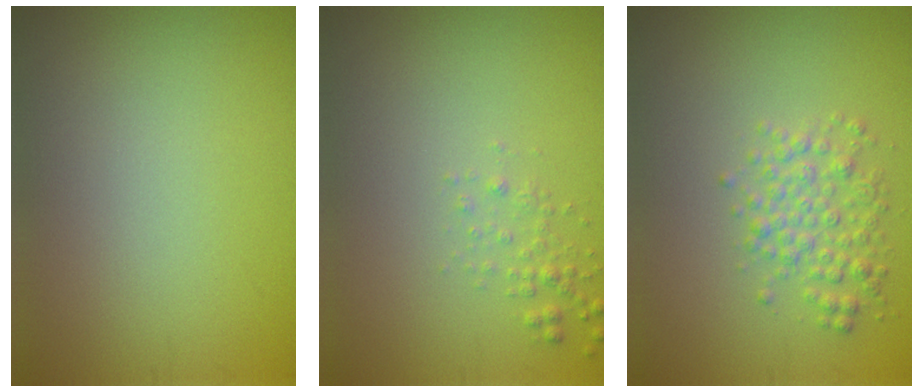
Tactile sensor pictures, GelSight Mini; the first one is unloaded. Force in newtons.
{"total": 1.1, "press": 1.1, "slide": 0.1}
{"total": 2.9, "press": 2.9, "slide": 0.0}